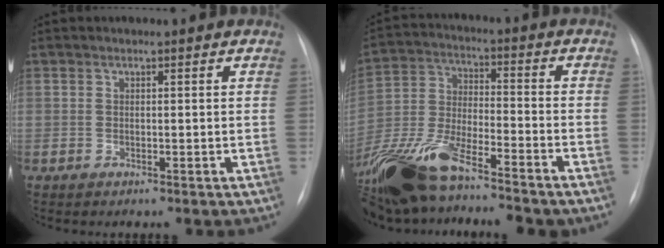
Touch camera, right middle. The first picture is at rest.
{"total": 17.9, "force": [-13.4, 4.0, 11.1], "torque": [-0.260, -0.023, -0.246]}